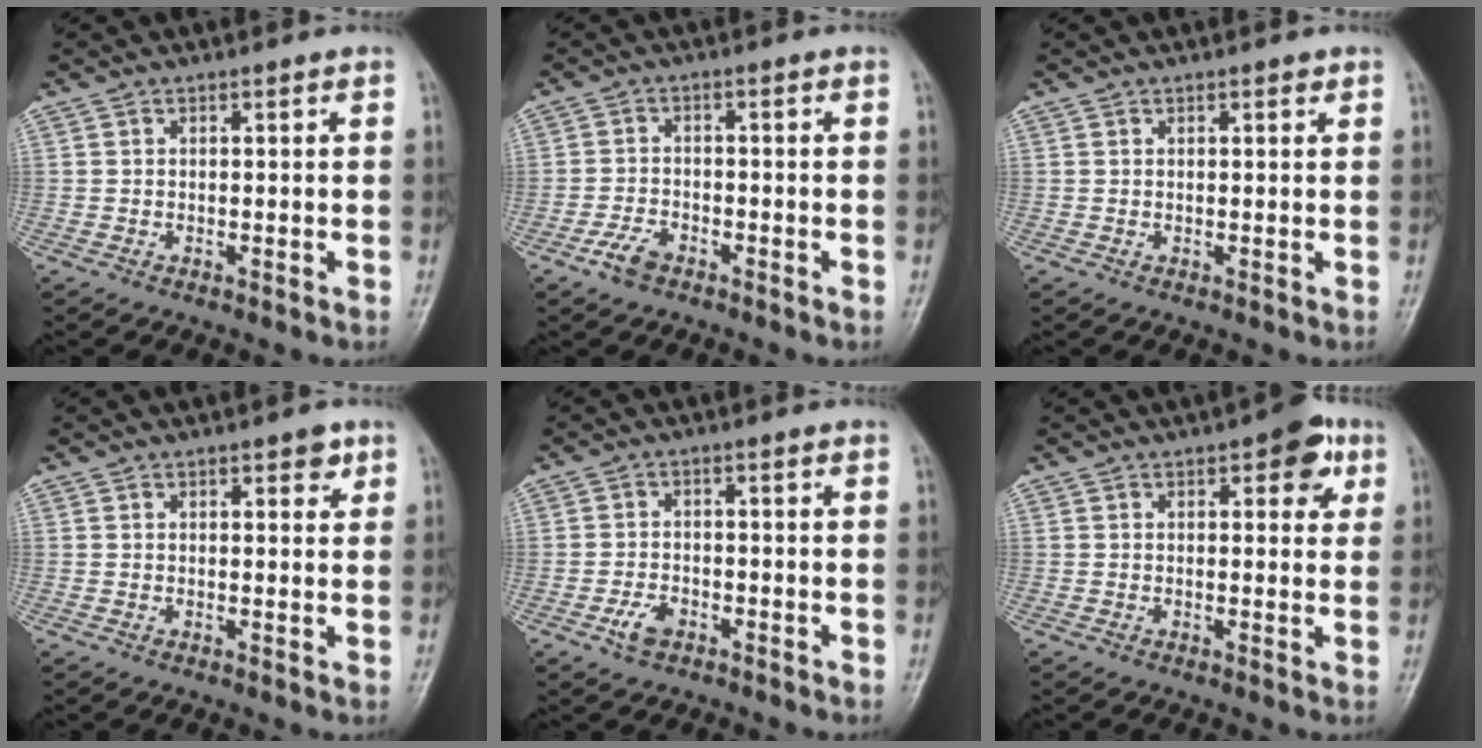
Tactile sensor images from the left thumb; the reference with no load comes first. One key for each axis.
{"total": 3.8, "fx": -2.5, "fy": 1.9, "fz": 2.1, "tx": -0.042, "ty": 0.011, "tz": -0.047}
{"total": 1.1, "fx": 0.6, "fy": 0.4, "fz": 0.8, "tx": -0.006, "ty": 0.000, "tz": 0.007}
{"total": 3.1, "fx": 1.7, "fy": 1.4, "fz": 2.1, "tx": -0.012, "ty": -0.005, "tz": 0.020}
{"total": 3.3, "fx": -1.8, "fy": 2.0, "fz": 2.0, "tx": -0.037, "ty": 0.009, "tz": -0.033}
{"total": 6.4, "fx": 2.8, "fy": 3.0, "fz": 4.9, "tx": -0.033, "ty": -0.004, "tz": 0.025}